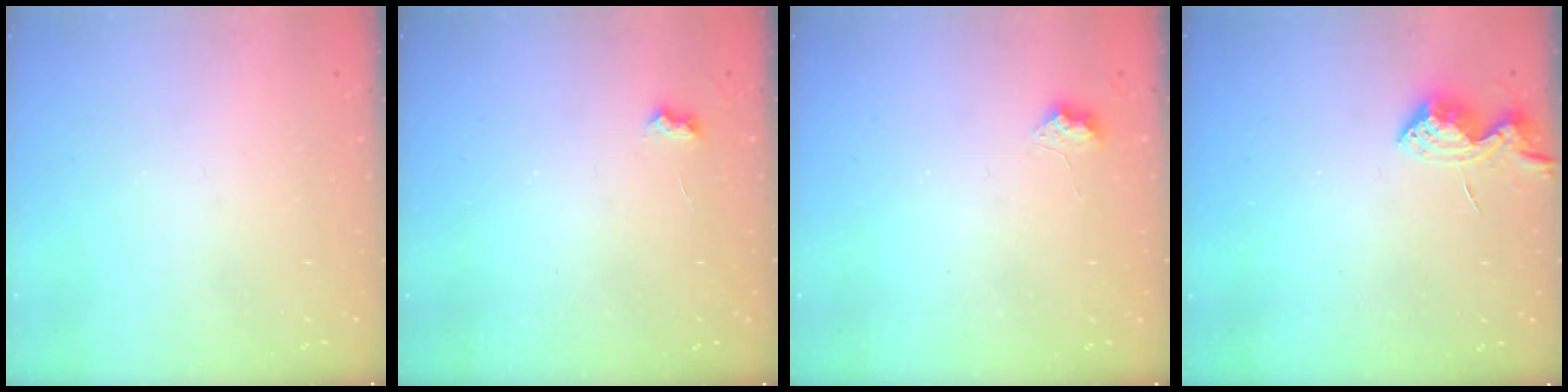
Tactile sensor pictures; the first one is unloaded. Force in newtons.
{"total": 3.8, "press": 3.8, "slide": 0.5}
{"total": 5.9, "press": 5.9, "slide": 0.7}
{"total": 8.7, "press": 8.7, "slide": 0.1}